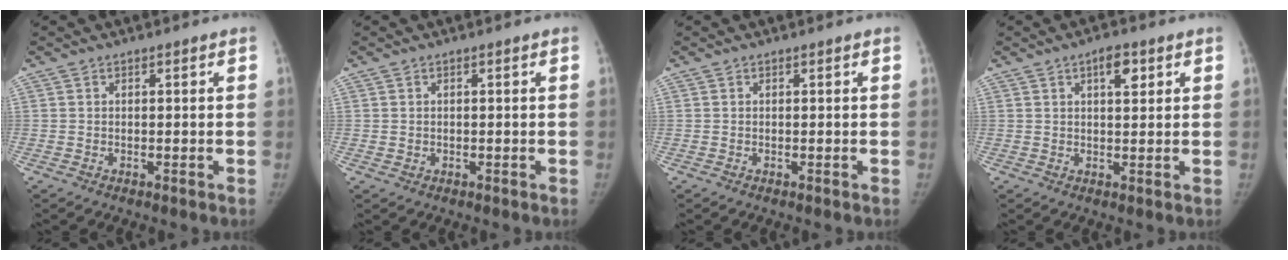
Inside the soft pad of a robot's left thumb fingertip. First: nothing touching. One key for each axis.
{"total": 0.7, "fx": -0.1, "fy": 0.7, "fz": 0.1, "tx": 0.001, "ty": 0.000, "tz": 0.000}
{"total": 0.0}
{"total": 4.0, "fx": 1.9, "fy": 1.8, "fz": 3.0, "tx": -0.035, "ty": -0.006, "tz": 0.027}